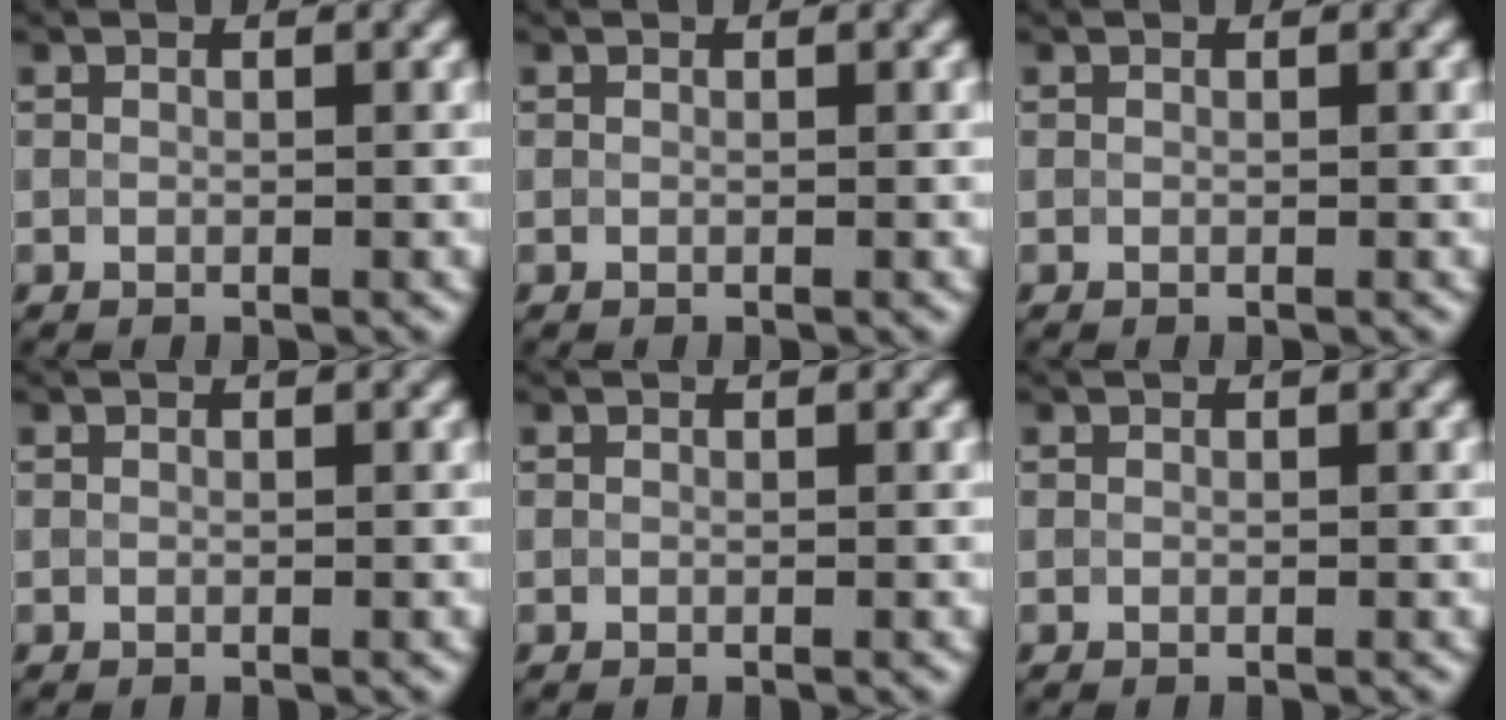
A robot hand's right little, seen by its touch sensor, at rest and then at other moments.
{"total": 0.0}
{"total": 0.0}
{"total": 0.0}
{"total": 0.0}
{"total": 0.0}